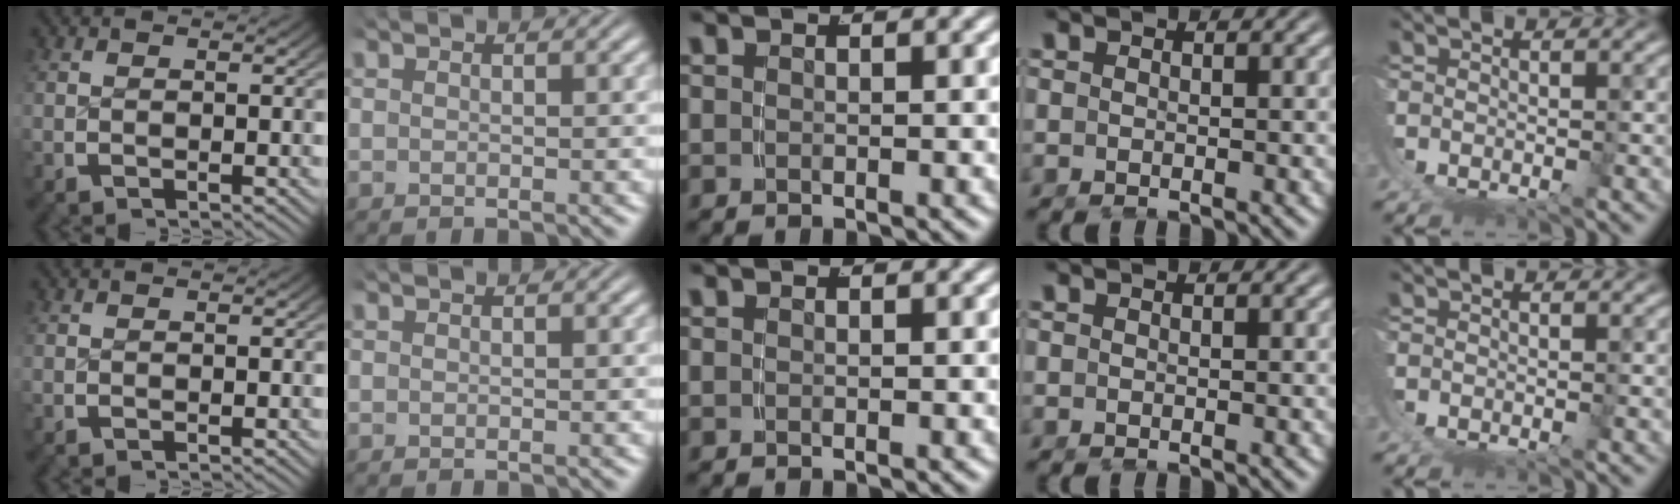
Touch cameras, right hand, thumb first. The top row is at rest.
{}